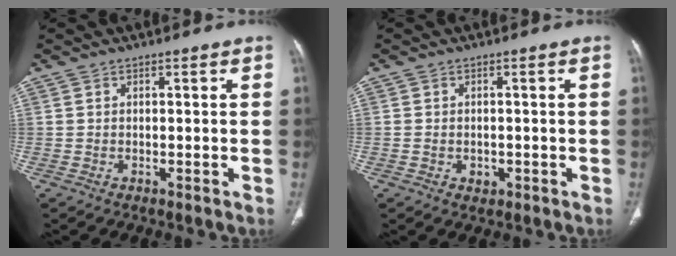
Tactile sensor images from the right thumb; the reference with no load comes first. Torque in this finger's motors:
{"motor_torque": [-0.52, 0.36, -0.45, 0.35, -0.03]}